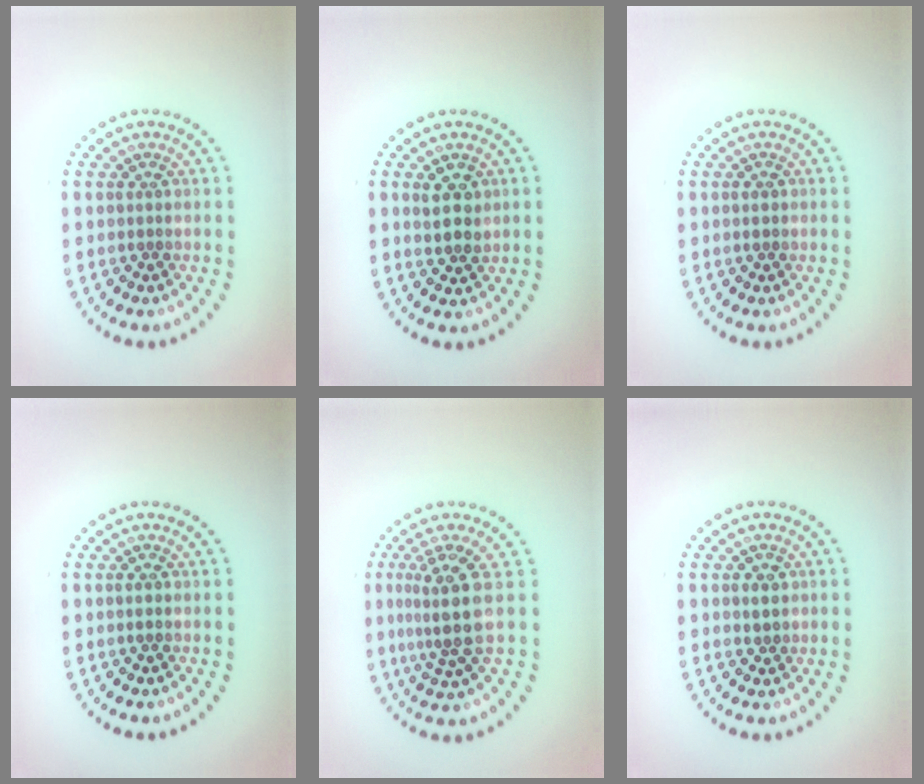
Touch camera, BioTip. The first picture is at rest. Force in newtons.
{"total": 2.5, "press": 2.4, "slide": 0.8}
{"total": 1.1, "press": 1.1, "slide": 0.1}
{"total": 0.9, "press": 0.9, "slide": 0.2}
{"total": 4.1, "press": 3.2, "slide": 2.5}
{"total": 0.9, "press": 0.9, "slide": 0.2}